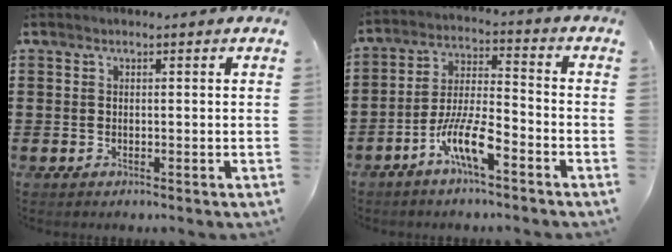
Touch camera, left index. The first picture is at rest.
{"total": 9.0, "force": [-5.6, 2.0, 6.8], "torque": [-0.148, 0.001, -0.109]}